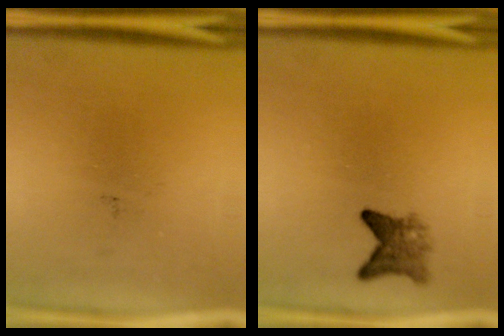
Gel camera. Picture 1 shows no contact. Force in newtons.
{"total": 3.1}